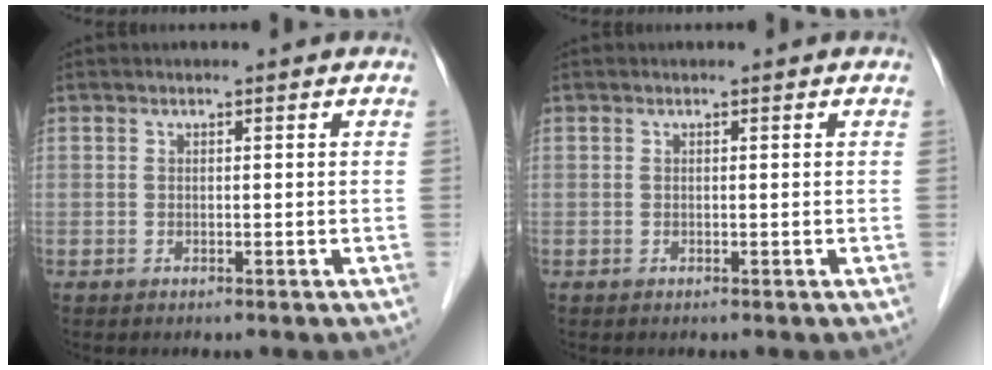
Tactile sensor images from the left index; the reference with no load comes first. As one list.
[{"total": 0.0}]